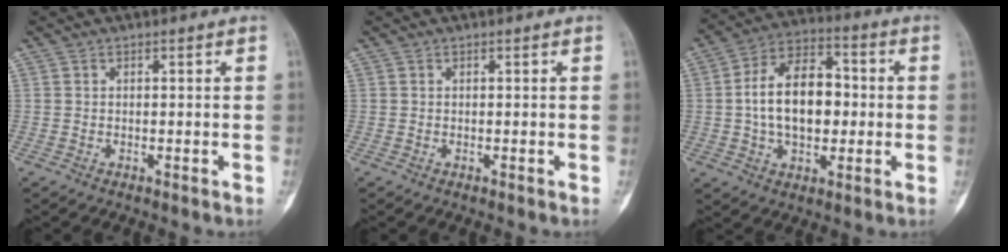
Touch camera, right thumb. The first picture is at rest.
{"total": 0.0}
{"total": 15.4, "force": [0.0, 9.5, 12.0], "torque": [-0.176, 0.028, -0.004]}